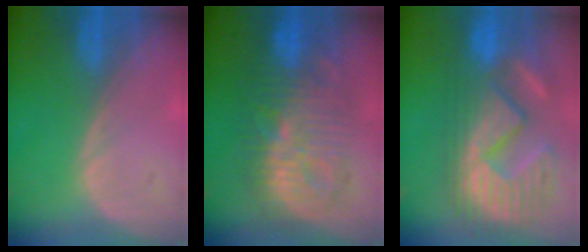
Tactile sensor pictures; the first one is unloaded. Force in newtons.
{"total": 10.6, "press": 10.6, "slide": 0.3}
{"total": 13.2, "press": 12.1, "slide": 5.4}